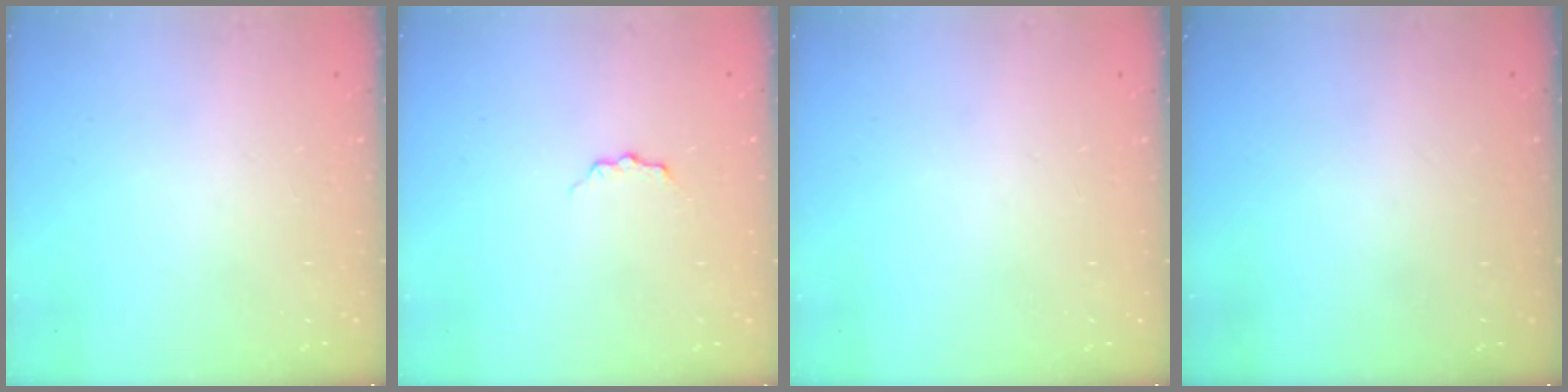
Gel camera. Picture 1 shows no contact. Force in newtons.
{"total": 3.7, "press": 3.7, "slide": 0.4}
{"total": 0.0}
{"total": 0.0}